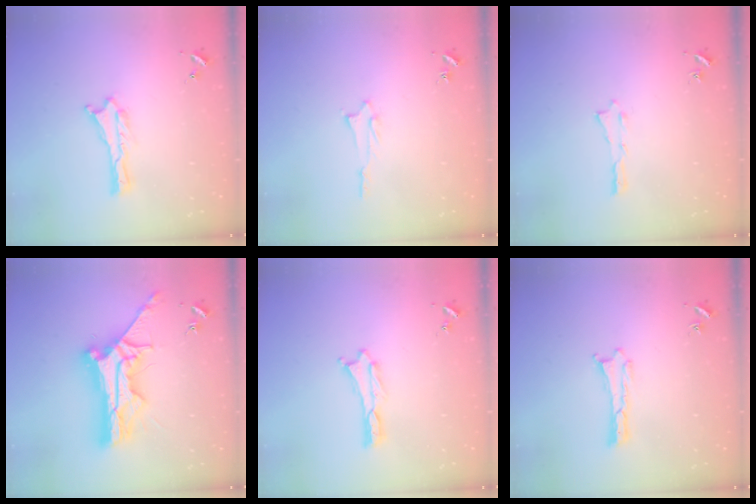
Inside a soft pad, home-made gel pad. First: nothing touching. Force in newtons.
{"total": 1.2, "press": 1.2, "slide": 0.1}
{"total": 0.0}
{"total": 13.3, "press": 13.3, "slide": 1.1}
{"total": 0.0}
{"total": 0.0}